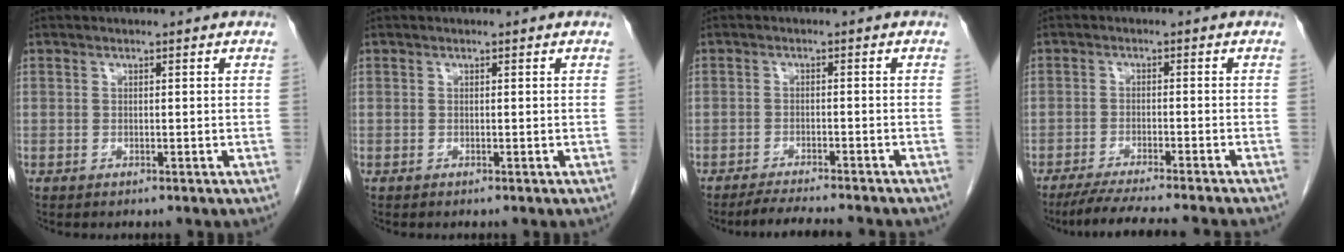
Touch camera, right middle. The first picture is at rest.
{"total": 0.0}
{"total": 8.7, "force": [-7.9, 0.9, 3.7], "torque": [-0.052, -0.013, -0.111]}
{"total": 12.3, "force": [-10.9, -0.2, 5.7], "torque": [-0.071, -0.022, -0.158]}